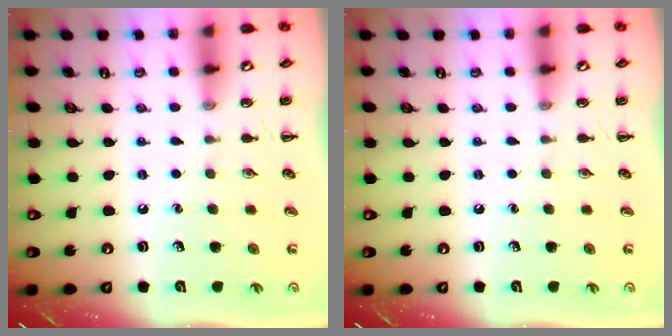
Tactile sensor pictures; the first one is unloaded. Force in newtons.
{"total": 0.0}